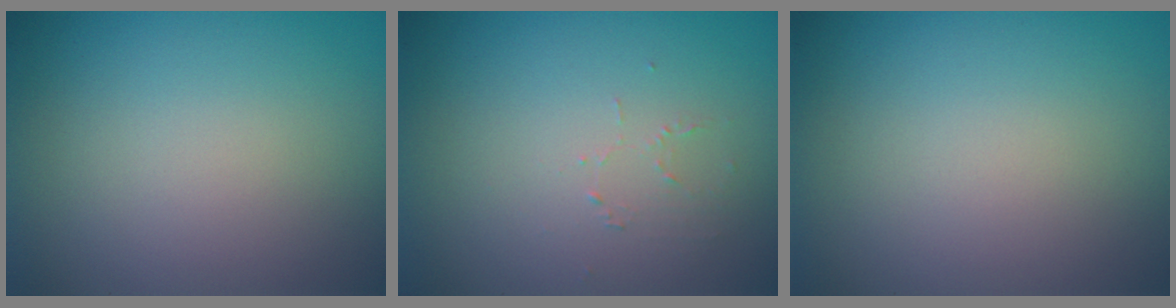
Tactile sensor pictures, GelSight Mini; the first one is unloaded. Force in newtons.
{"total": 0.7, "press": 0.4, "slide": 0.6}
{"total": 0.0}